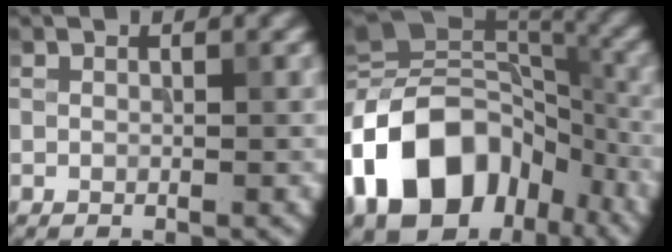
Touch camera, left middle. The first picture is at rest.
{"total": 16.4, "force": [-6.1, 11.3, 10.1], "torque": [-0.197, 0.011, -0.118]}